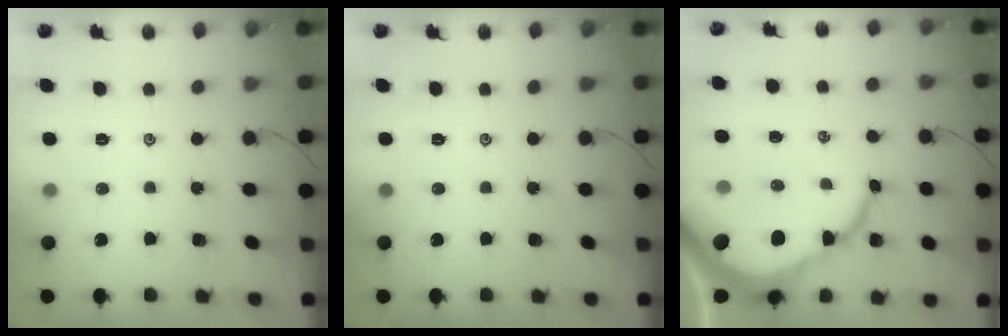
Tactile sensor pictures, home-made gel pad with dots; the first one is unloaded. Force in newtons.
{"total": 0.0}
{"total": 13.1, "press": 13.1, "slide": 1.1}